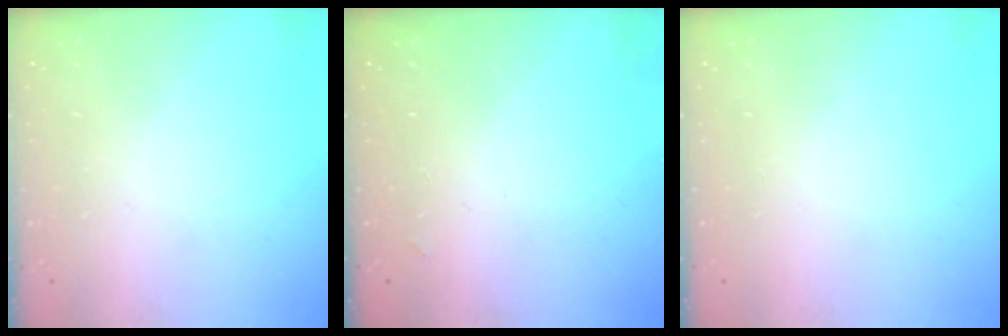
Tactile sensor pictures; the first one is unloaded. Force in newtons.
{"total": 1.1, "press": 1.0, "slide": 0.3}
{"total": 0.0}